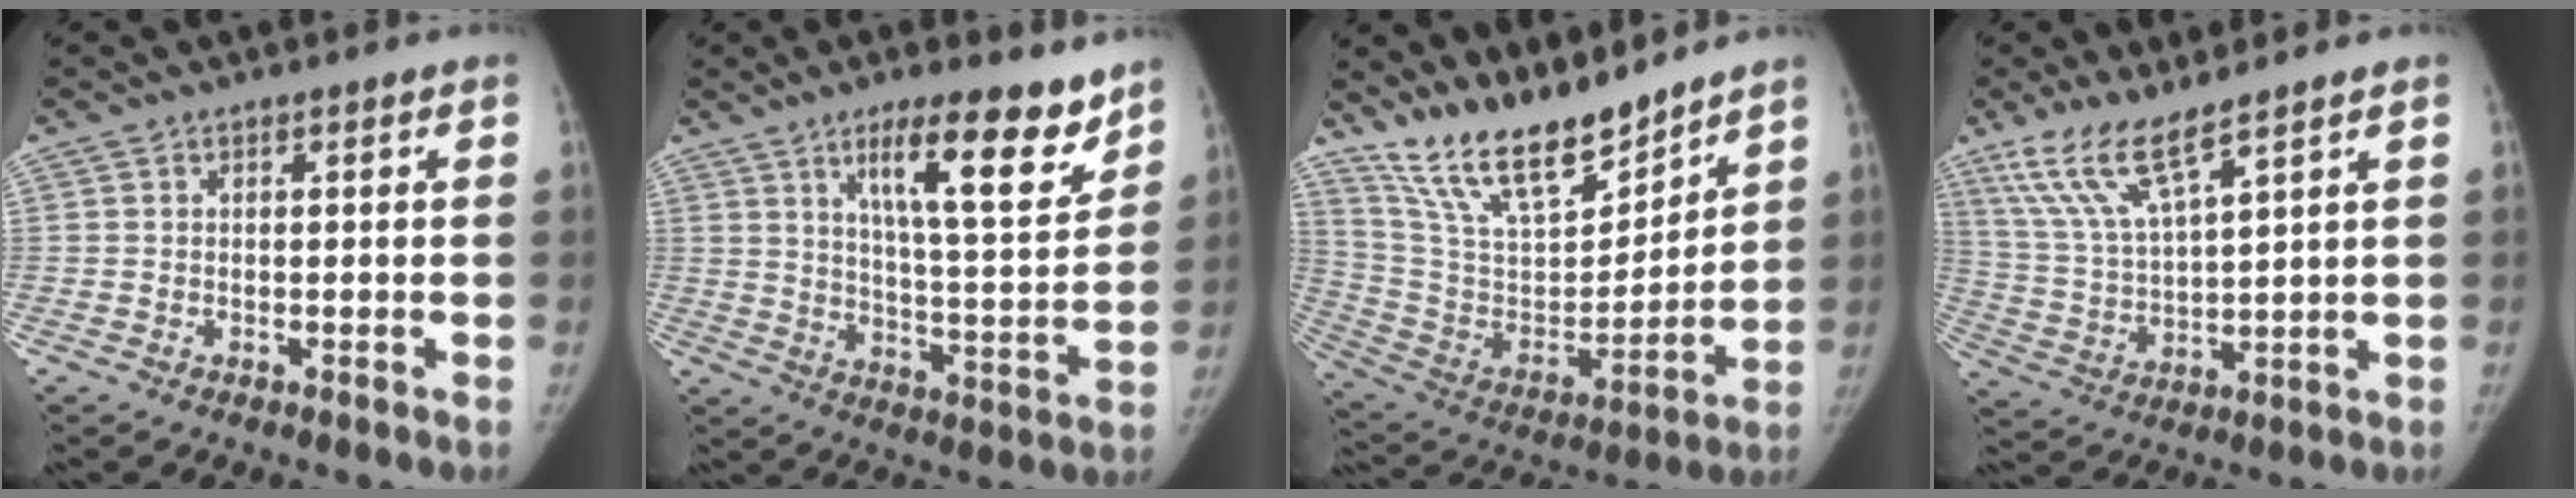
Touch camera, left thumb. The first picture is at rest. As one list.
[{"total": 16.1, "force": [10.2, 4.0, 11.8], "torque": [-0.147, -0.069, 0.168]}, {"total": 18.7, "force": [16.0, 5.2, 8.1], "torque": [-0.112, -0.097, 0.300]}, {"total": 10.2, "force": [7.4, 1.5, 6.9], "torque": [-0.143, -0.036, 0.164]}]